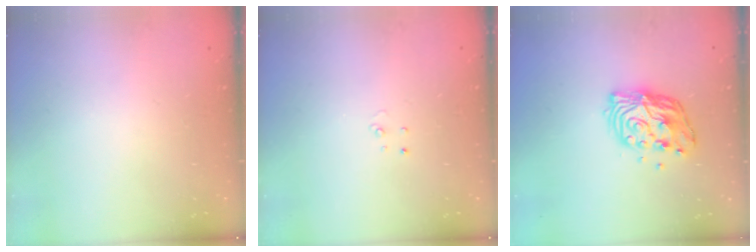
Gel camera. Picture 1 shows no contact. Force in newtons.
{"total": 2.6, "press": 2.6, "slide": 0.2}
{"total": 11.1, "press": 11.1, "slide": 1.1}